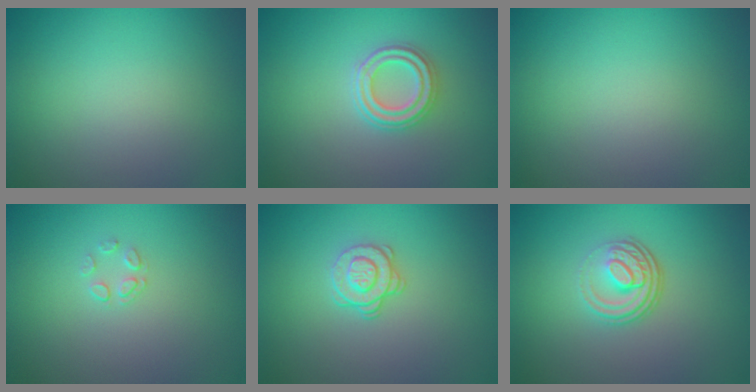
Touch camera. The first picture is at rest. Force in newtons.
{"total": 2.9, "press": 2.5, "slide": 1.4}
{"total": 0.0}
{"total": 1.1, "press": 0.5, "slide": 1.0}
{"total": 2.1, "press": 1.7, "slide": 1.2}
{"total": 3.6, "press": 2.4, "slide": 2.7}